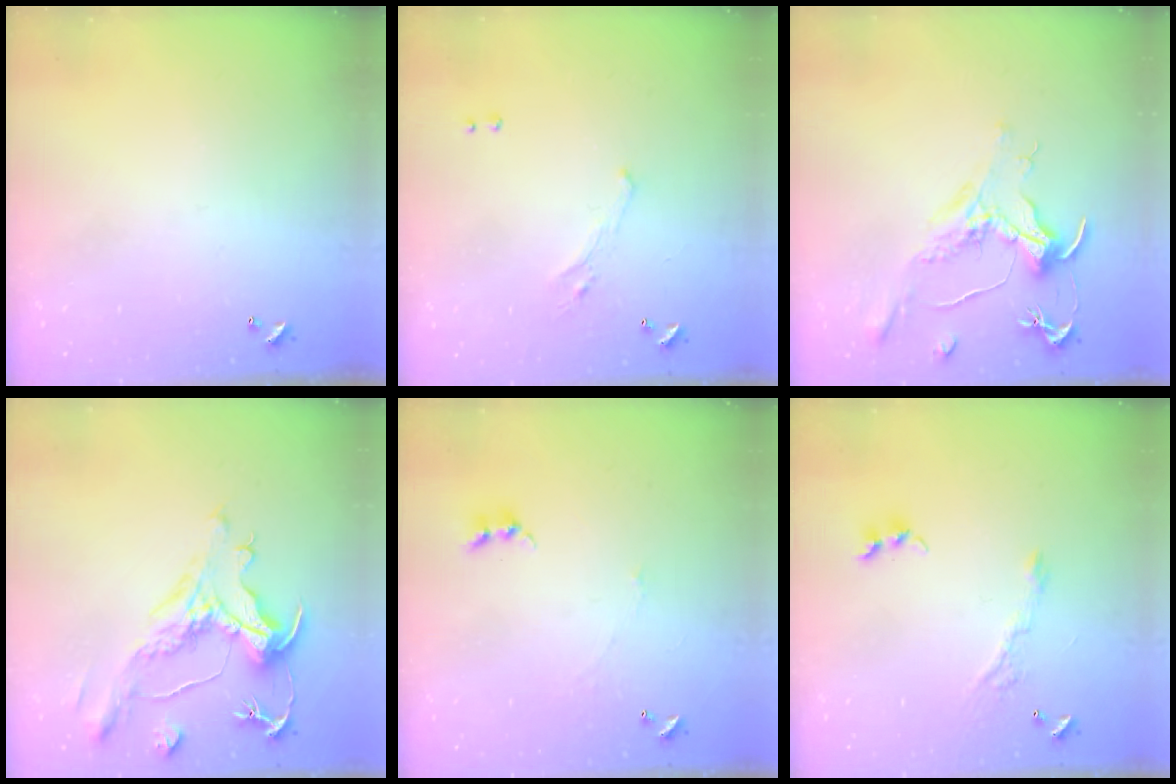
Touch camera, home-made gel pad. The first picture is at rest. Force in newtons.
{"total": 0.8, "press": 0.3, "slide": 0.7}
{"total": 1.6, "press": 1.3, "slide": 0.9}
{"total": 1.9, "press": 0.8, "slide": 1.7}
{"total": 1.3, "press": 1.2, "slide": 0.3}
{"total": 5.0, "press": 4.9, "slide": 0.7}